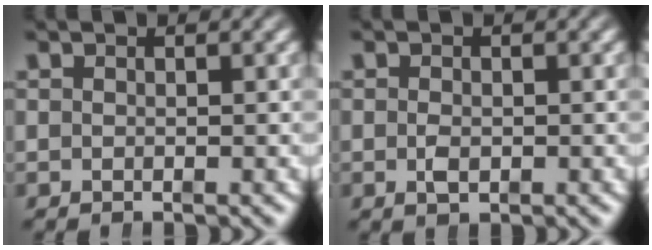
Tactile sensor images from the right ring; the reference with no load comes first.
{"total": 1.1, "force": [-0.5, 0.5, 0.9], "torque": [-0.019, -0.011, -0.001]}